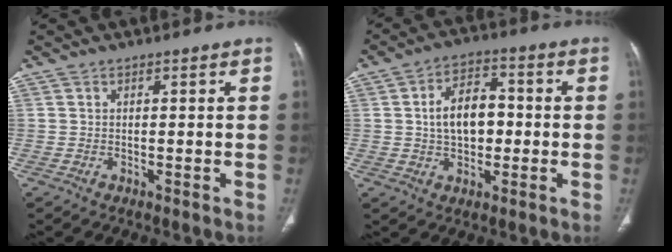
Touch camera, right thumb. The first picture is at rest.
{"total": 9.6, "force": [0.2, 6.1, 7.4], "torque": [-0.102, 0.022, -0.002]}